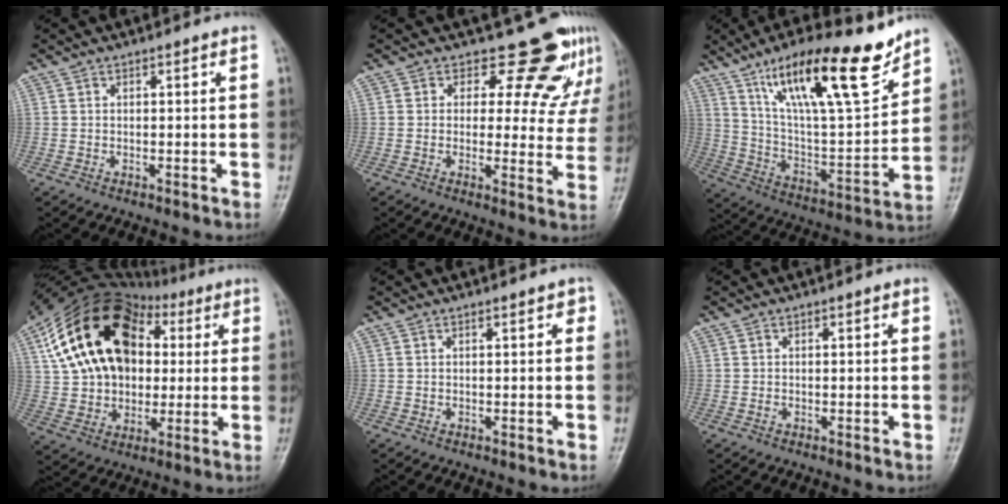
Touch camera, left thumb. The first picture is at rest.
{"total": 11.1, "force": [8.7, 5.8, 3.6], "torque": [0.006, -0.056, 0.091]}
{"total": 22.8, "force": [14.9, 5.8, 16.3], "torque": [-0.239, -0.065, 0.258]}
{"total": 22.6, "force": [5.3, 16.4, 14.6], "torque": [-0.243, 0.026, 0.094]}
{"total": 0.9, "force": [0.5, 0.6, 0.6], "torque": [0.001, 0.001, 0.002]}
{"total": 0.5, "force": [-0.1, 0.4, 0.3], "torque": [-0.002, 0.001, -0.002]}